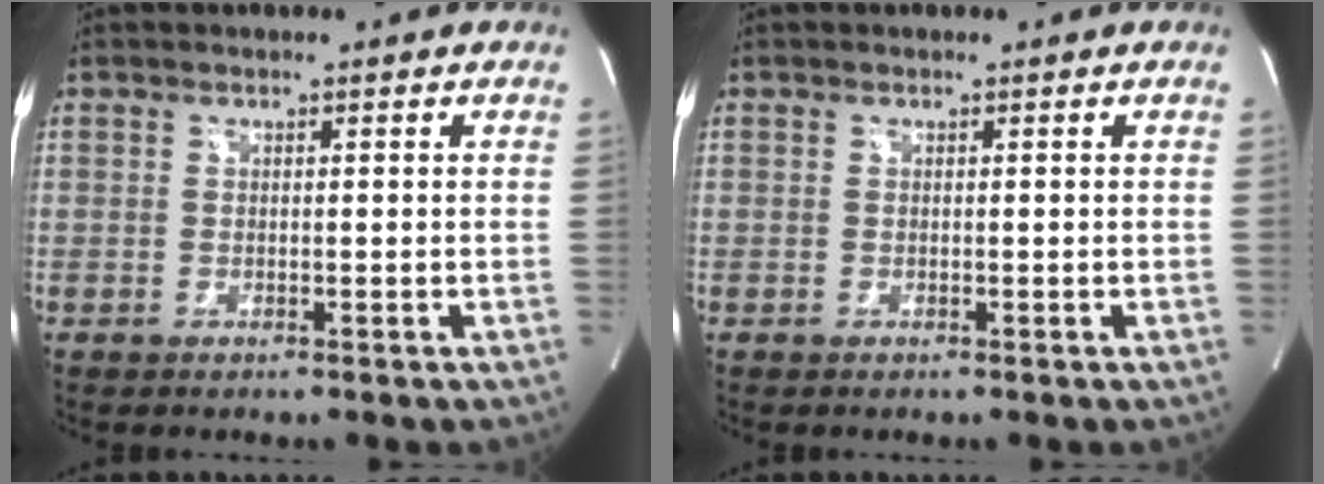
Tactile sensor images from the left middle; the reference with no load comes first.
{"total": 0.0}